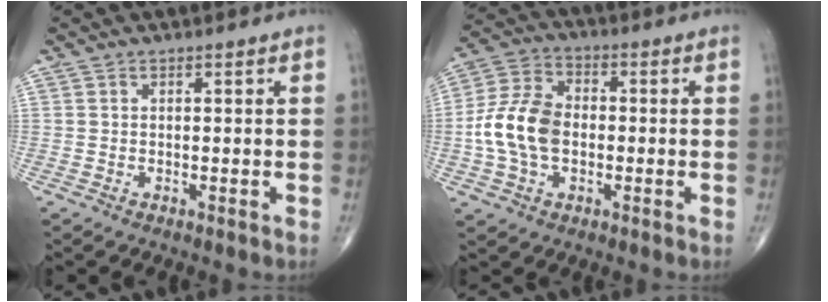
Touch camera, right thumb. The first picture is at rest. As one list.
[{"total": 12.1, "force": [-1.4, 8.2, 8.9], "torque": [-0.169, 0.027, -0.034]}]